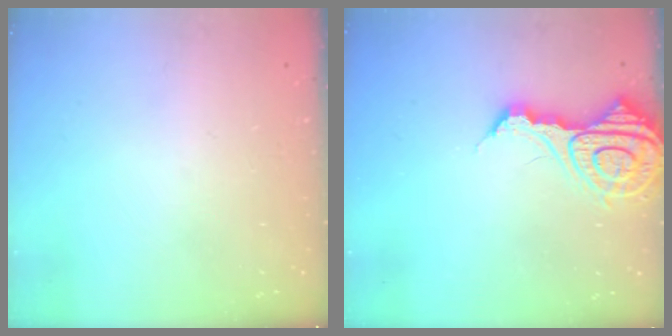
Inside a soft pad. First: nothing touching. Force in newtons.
{"total": 15.0, "press": 14.9, "slide": 1.5}